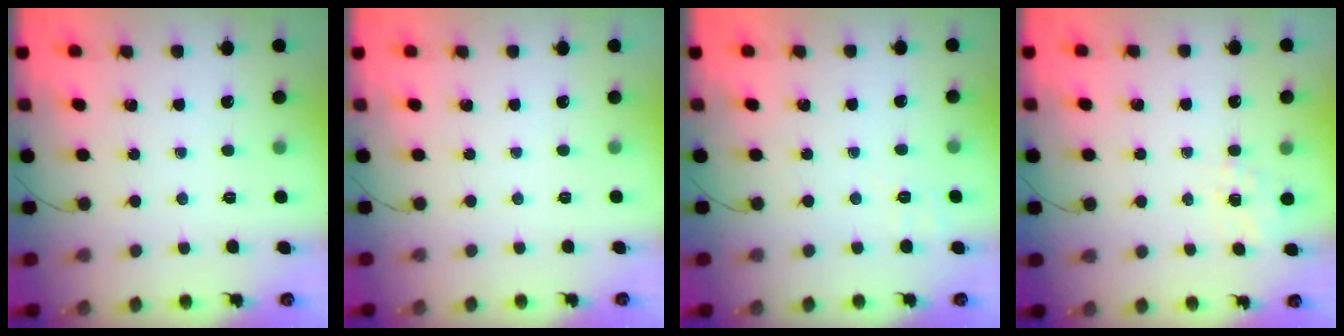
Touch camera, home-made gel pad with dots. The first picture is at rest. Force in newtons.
{"total": 2.4, "press": 2.4, "slide": 0.5}
{"total": 2.8, "press": 2.3, "slide": 1.7}
{"total": 1.5, "press": 1.1, "slide": 1.1}